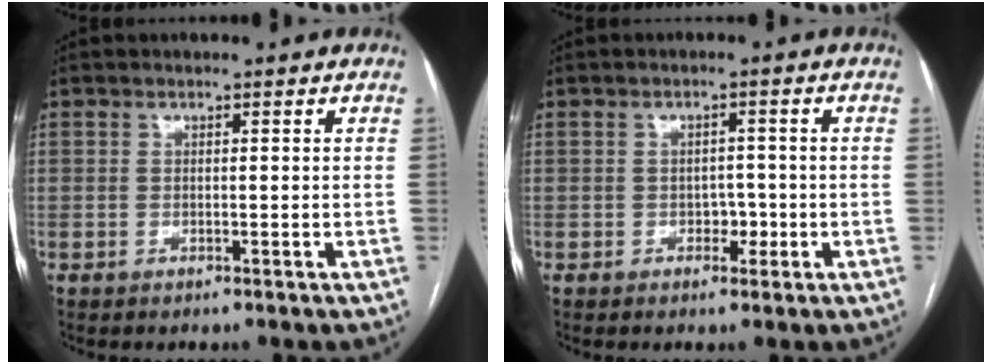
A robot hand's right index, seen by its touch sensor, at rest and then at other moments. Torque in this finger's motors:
{"motor_torque": [0.09, 0.03, 0.04, 0.01]}